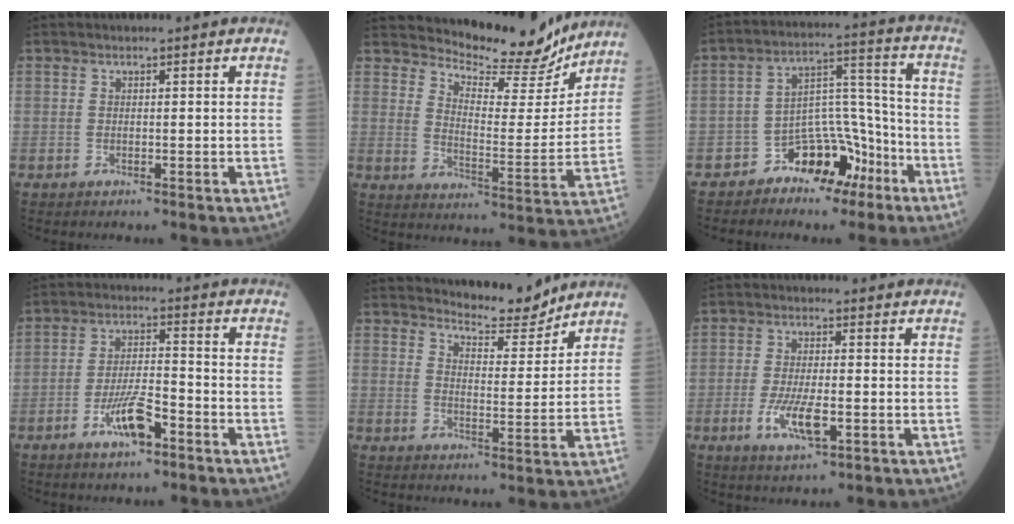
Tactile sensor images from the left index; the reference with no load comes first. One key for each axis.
{"total": 12.8, "fx": 12.4, "fy": 2.0, "fz": 2.4, "tx": -0.041, "ty": -0.034, "tz": 0.178}
{"total": 9.3, "fx": -6.1, "fy": 5.4, "fz": 4.4, "tx": -0.075, "ty": 0.036, "tz": -0.099}
{"total": 6.8, "fx": -3.8, "fy": 1.7, "fz": 5.4, "tx": -0.107, "ty": -0.002, "tz": -0.069}
{"total": 6.5, "fx": 6.5, "fy": 0.8, "fz": 0.7, "tx": -0.020, "ty": -0.020, "tz": 0.099}
{"total": 6.3, "fx": -2.0, "fy": 1.8, "fz": 5.7, "tx": -0.118, "ty": -0.009, "tz": -0.033}